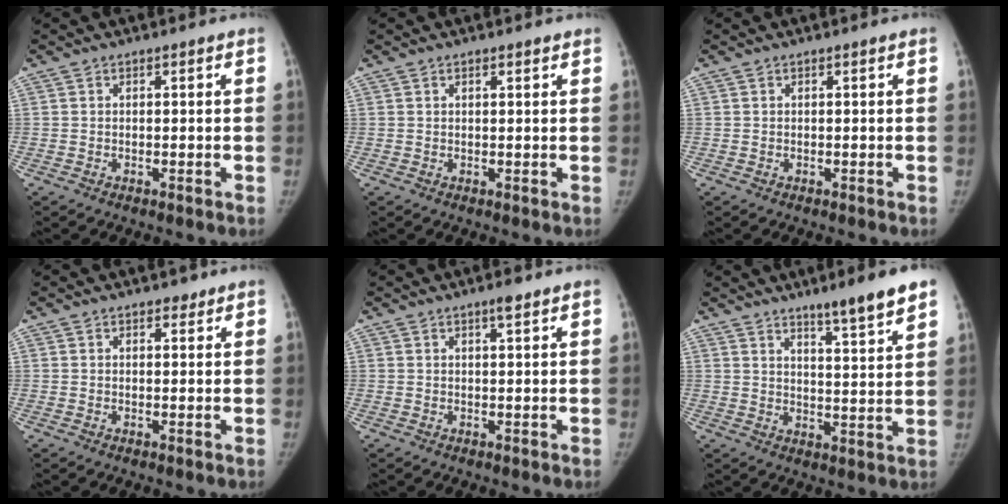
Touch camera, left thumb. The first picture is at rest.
{"total": 1.1, "force": [0.8, 0.3, 0.7], "torque": [-0.011, -0.003, 0.011]}
{"total": 0.0}
{"total": 1.4, "force": [1.1, 0.8, 0.5], "torque": [0.000, -0.006, 0.013]}
{"total": 2.1, "force": [1.4, 0.3, 1.6], "torque": [-0.025, -0.007, 0.022]}
{"total": 9.8, "force": [7.0, 0.8, 6.7], "torque": [-0.091, -0.045, 0.107]}